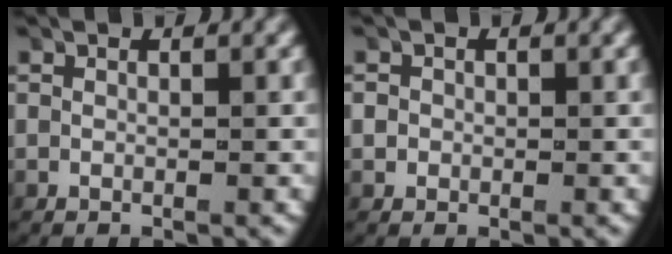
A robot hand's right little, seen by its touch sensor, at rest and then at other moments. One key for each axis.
{"total": 1.2, "fx": -0.2, "fy": 1.1, "fz": 0.2, "tx": -0.010, "ty": 0.001, "tz": -0.005}